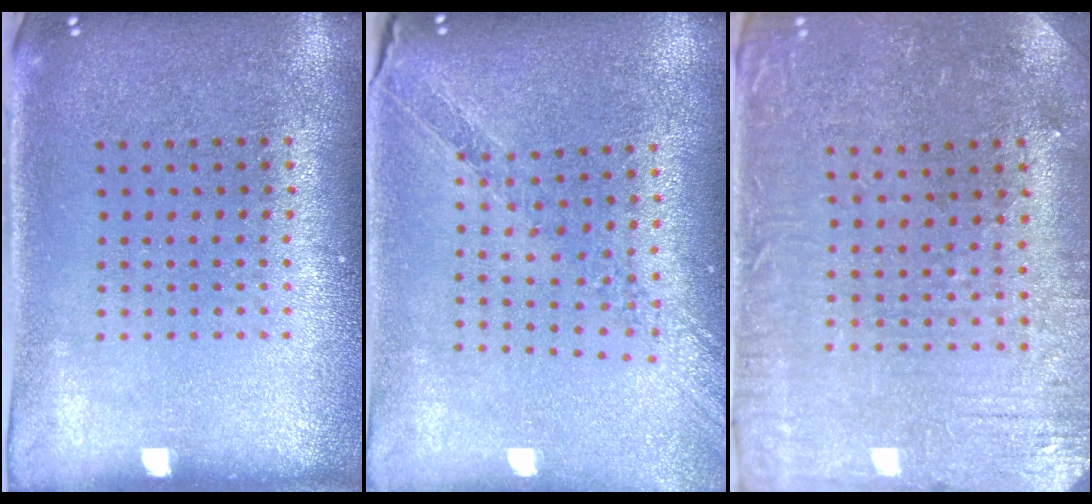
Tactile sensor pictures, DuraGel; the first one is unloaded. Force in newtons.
{"total": 1.2, "press": 1.2, "slide": 0.2}
{"total": 0.9, "press": 0.7, "slide": 0.5}